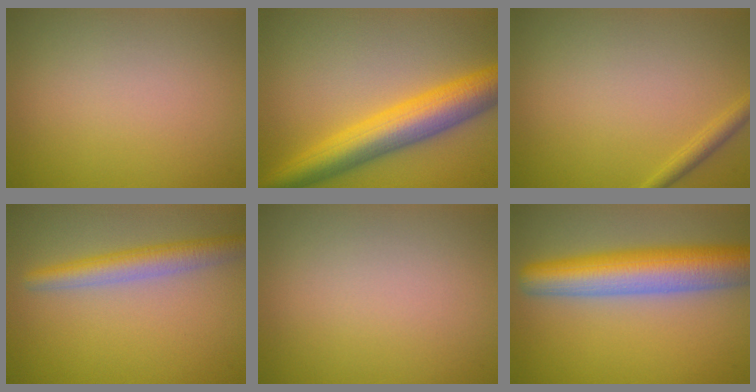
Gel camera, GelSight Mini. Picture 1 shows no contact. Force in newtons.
{"total": 7.5, "press": 7.5, "slide": 0.1}
{"total": 1.3, "press": 1.3, "slide": 0.1}
{"total": 3.9, "press": 3.9, "slide": 0.1}
{"total": 0.0}
{"total": 9.0, "press": 9.0, "slide": 0.3}